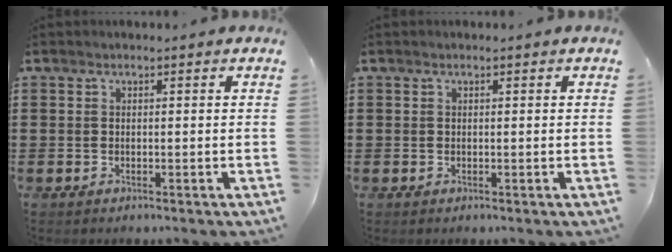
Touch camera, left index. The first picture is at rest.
{"total": 0.0}